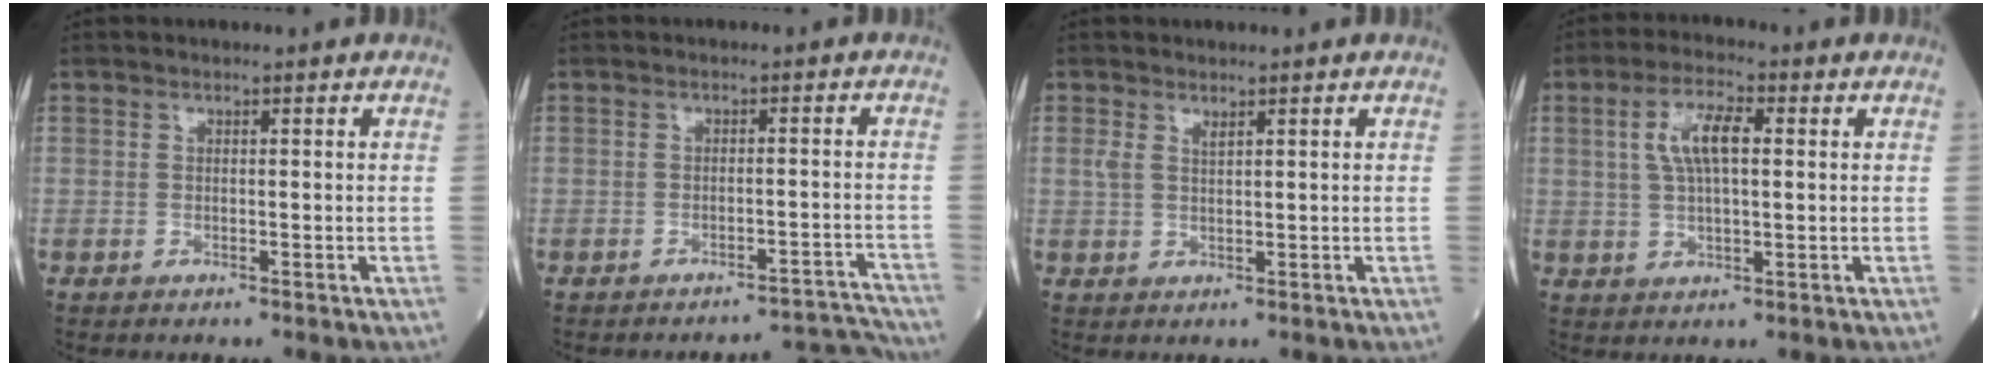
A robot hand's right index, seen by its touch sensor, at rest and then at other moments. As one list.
[{"total": 6.0, "force": [-5.8, -1.1, -1.0], "torque": [0.035, 0.015, -0.072]}, {"total": 1.8, "force": [1.1, 0.6, 1.3], "torque": [-0.034, 0.006, 0.028]}, {"total": 6.9, "force": [1.7, 2.0, 6.4], "torque": [-0.132, 0.012, 0.034]}]